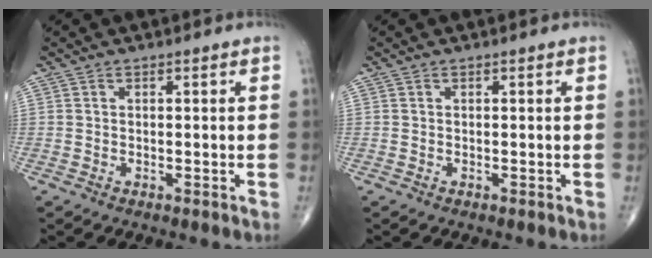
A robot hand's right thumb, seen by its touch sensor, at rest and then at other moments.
{"total": 0.0}